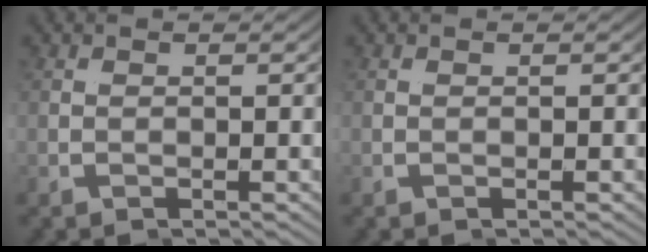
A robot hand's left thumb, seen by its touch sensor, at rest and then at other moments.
{"total": 0.0}